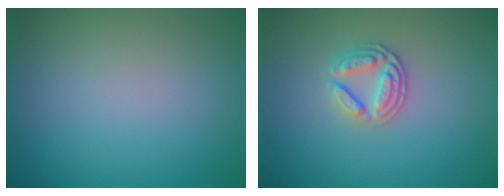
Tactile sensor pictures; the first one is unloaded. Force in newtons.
{"total": 2.6, "press": 2.5, "slide": 0.8}